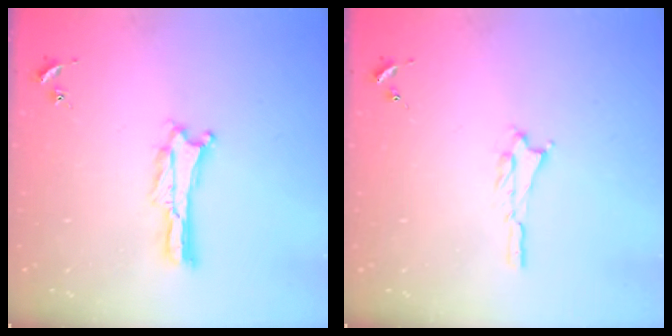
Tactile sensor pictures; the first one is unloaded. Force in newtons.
{"total": 1.1, "press": 1.1, "slide": 0.2}